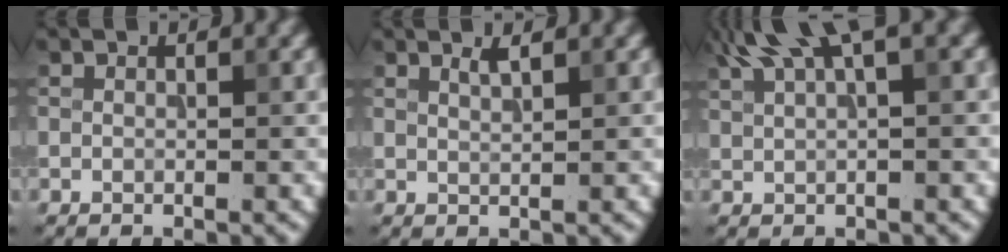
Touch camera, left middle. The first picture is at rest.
{"total": 1.1, "force": [0.8, 0.2, 0.7], "torque": [-0.009, 0.000, 0.013]}
{"total": 6.1, "force": [3.8, 1.4, 4.5], "torque": [-0.082, 0.021, 0.072]}